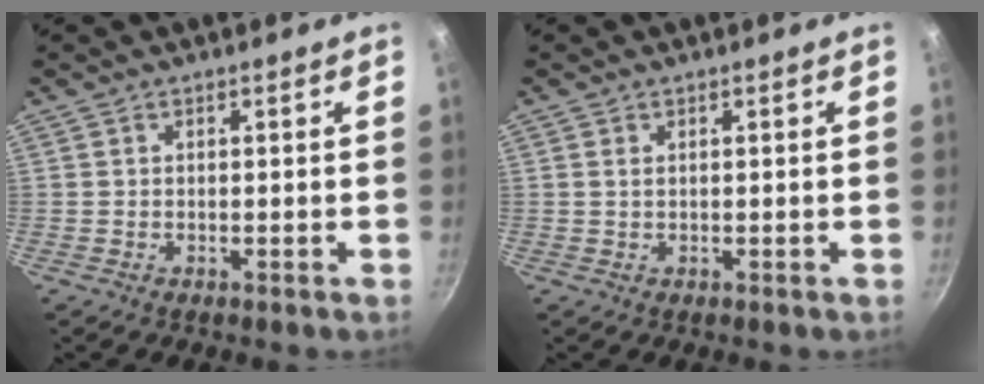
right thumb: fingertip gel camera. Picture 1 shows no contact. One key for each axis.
{"total": 0.8, "fx": 0.2, "fy": 0.4, "fz": 0.6, "tx": -0.011, "ty": 0.000, "tz": 0.004}